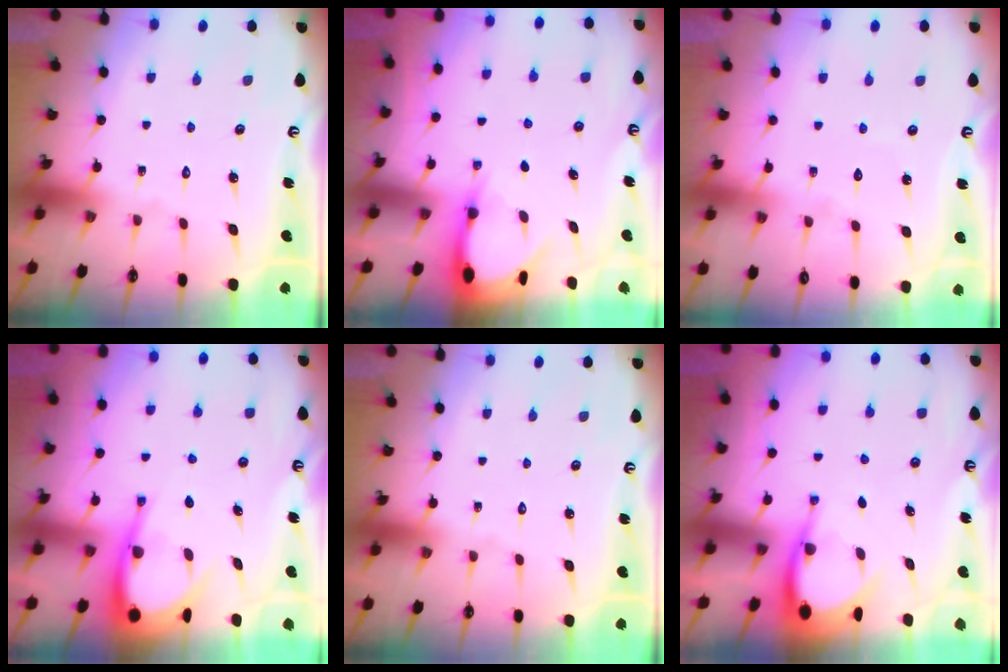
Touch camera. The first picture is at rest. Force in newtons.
{"total": 2.9, "press": 2.9, "slide": 0.3}
{"total": 4.0, "press": 4.0, "slide": 0.3}
{"total": 7.7, "press": 7.6, "slide": 0.9}
{"total": 0.0}
{"total": 4.6, "press": 4.6, "slide": 0.3}